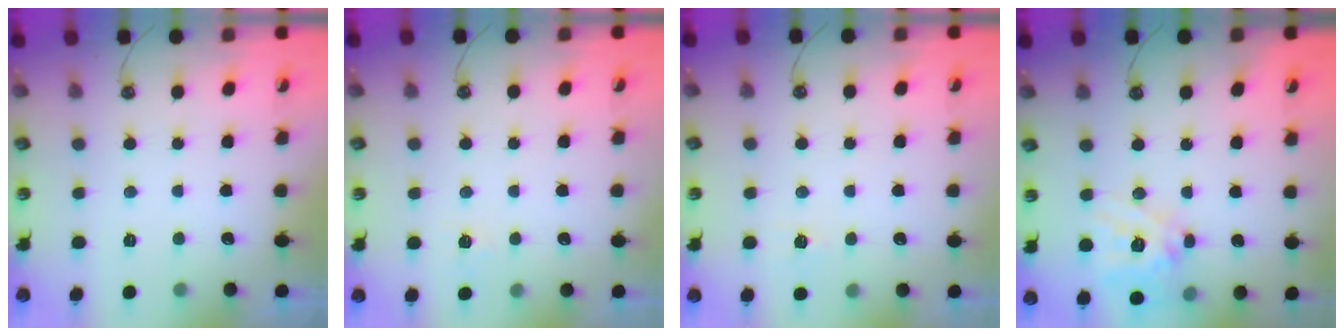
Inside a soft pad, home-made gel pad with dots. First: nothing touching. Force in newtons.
{"total": 3.4, "press": 3.4, "slide": 0.4}
{"total": 4.9, "press": 4.9, "slide": 0.5}
{"total": 14.8, "press": 14.6, "slide": 2.1}